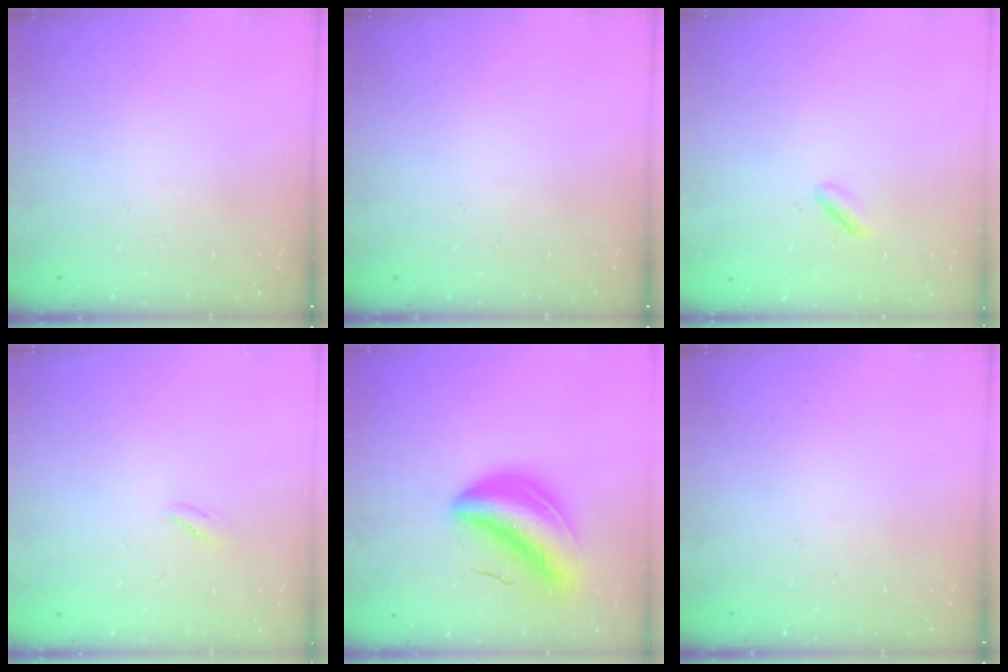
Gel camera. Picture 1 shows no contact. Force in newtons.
{"total": 0.0}
{"total": 1.5, "press": 1.3, "slide": 0.7}
{"total": 0.7, "press": 0.5, "slide": 0.5}
{"total": 10.6, "press": 10.2, "slide": 3.0}
{"total": 0.0}